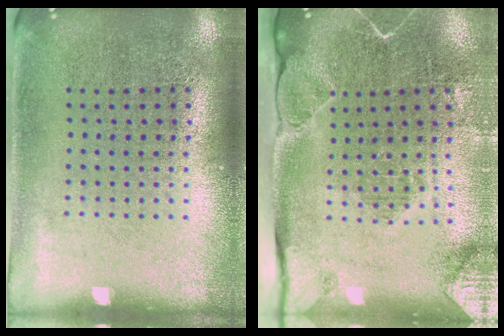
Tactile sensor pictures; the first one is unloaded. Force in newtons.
{"total": 2.1, "press": 2.0, "slide": 0.6}